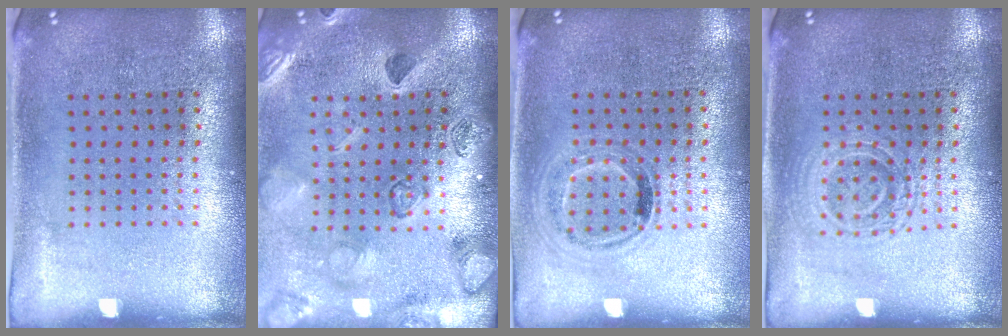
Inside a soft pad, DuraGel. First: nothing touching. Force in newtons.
{"total": 2.3, "press": 2.3, "slide": 0.2}
{"total": 0.9, "press": 0.8, "slide": 0.4}
{"total": 1.1, "press": 1.0, "slide": 0.3}